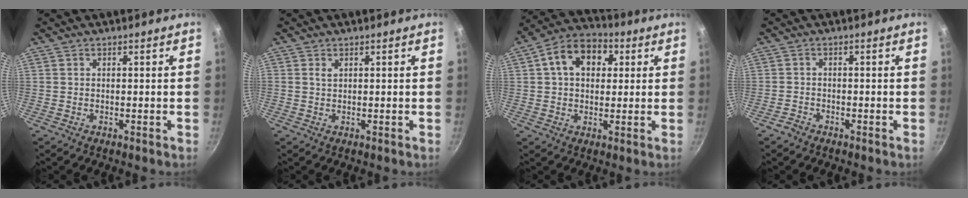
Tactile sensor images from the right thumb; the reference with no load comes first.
{"total": 1.1, "force": [0.5, 0.7, 0.7], "torque": [-0.011, -0.001, 0.008]}
{"total": 11.9, "force": [3.2, 8.5, 7.7], "torque": [-0.099, 0.018, 0.035]}
{"total": 1.8, "force": [-1.5, 0.9, 0.4], "torque": [-0.009, 0.017, -0.029]}